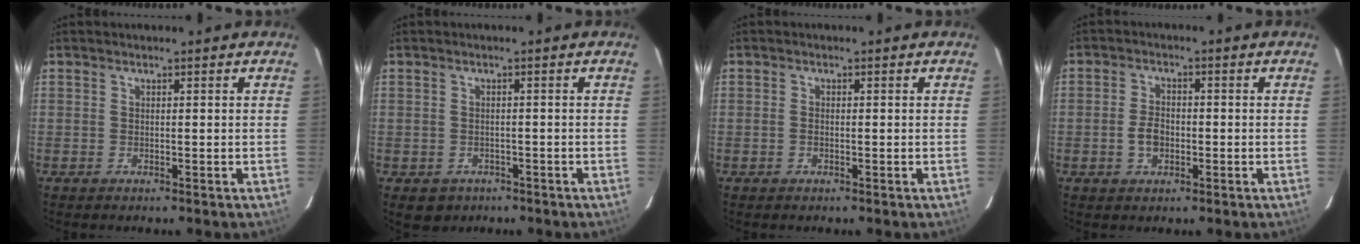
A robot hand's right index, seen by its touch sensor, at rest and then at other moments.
{"total": 3.8, "force": [-1.9, 3.1, 1.1], "torque": [-0.026, -0.001, -0.019]}
{"total": 1.0, "force": [-0.3, 0.6, 0.7], "torque": [-0.015, 0.002, -0.006]}
{"total": 5.8, "force": [-1.8, 3.5, 4.3], "torque": [-0.091, 0.008, -0.029]}